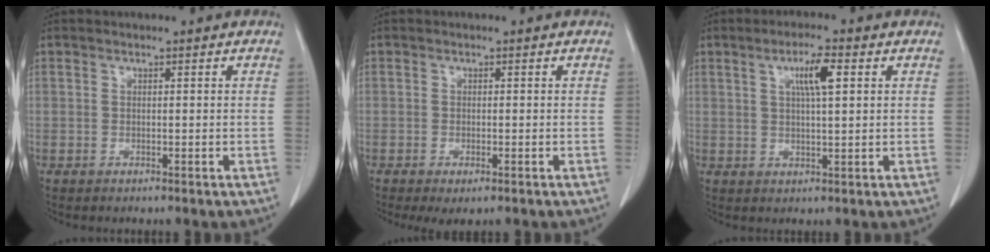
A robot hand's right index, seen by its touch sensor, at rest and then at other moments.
{"total": 2.5, "force": [-1.4, 0.8, 1.9], "torque": [-0.028, -0.005, -0.016]}
{"total": 5.2, "force": [1.9, 0.6, 4.8], "torque": [-0.087, 0.003, 0.032]}